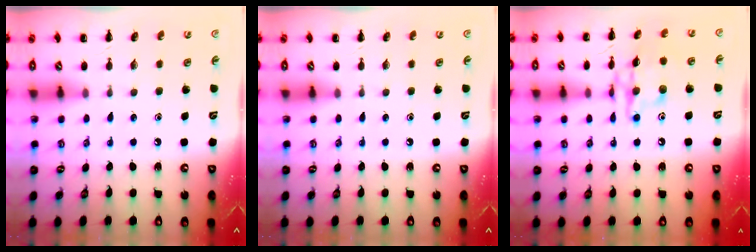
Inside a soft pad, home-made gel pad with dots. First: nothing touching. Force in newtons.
{"total": 0.0}
{"total": 13.7, "press": 13.6, "slide": 0.8}